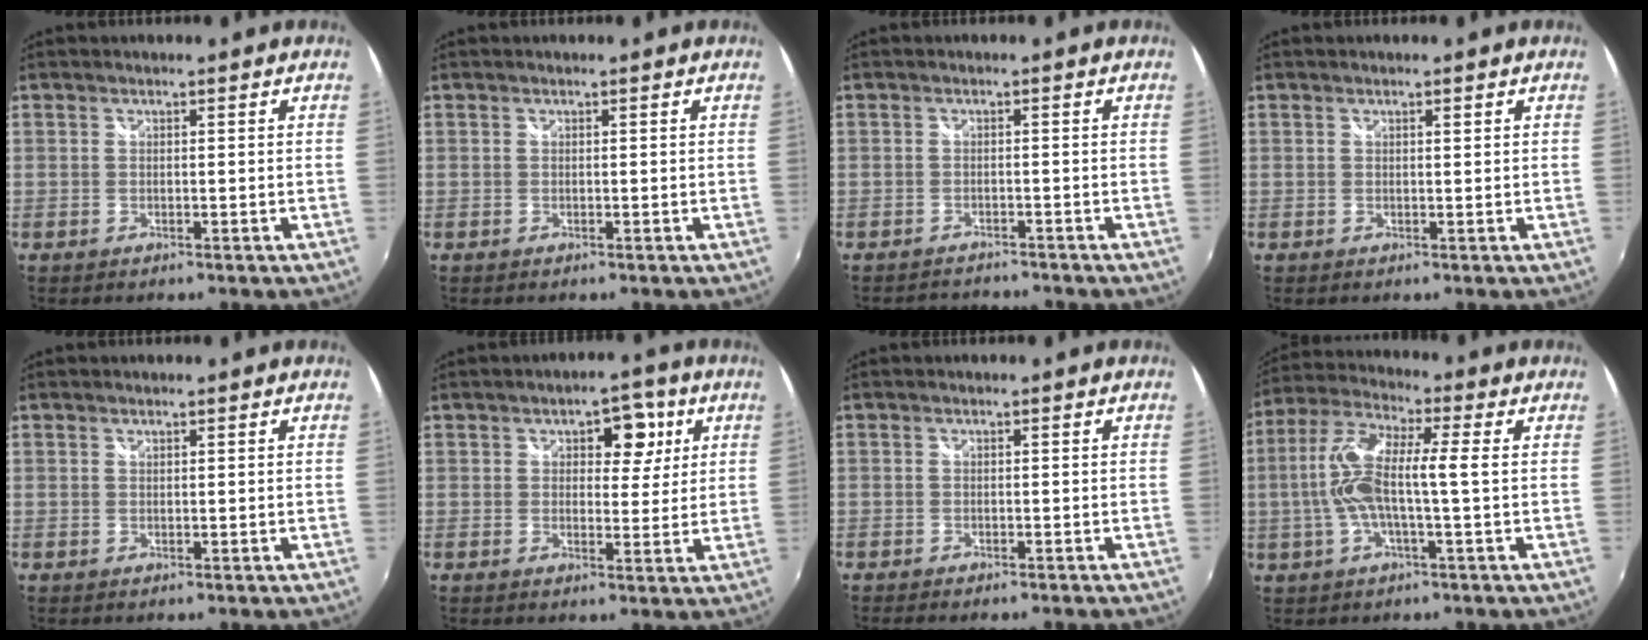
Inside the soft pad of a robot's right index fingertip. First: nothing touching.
{"total": 0.0}
{"total": 3.9, "force": [-3.7, 1.0, 0.4], "torque": [-0.020, -0.003, -0.060]}
{"total": 0.5, "force": [0.3, 0.0, 0.4], "torque": [-0.006, 0.002, 0.005]}
{"total": 0.0}
{"total": 5.9, "force": [2.1, 4.0, 3.9], "torque": [-0.047, 0.012, 0.027]}
{"total": 3.0, "force": [-2.7, 0.6, 1.4], "torque": [-0.031, -0.016, -0.043]}
{"total": 12.0, "force": [-0.5, 2.2, 11.8], "torque": [-0.241, 0.010, -0.012]}